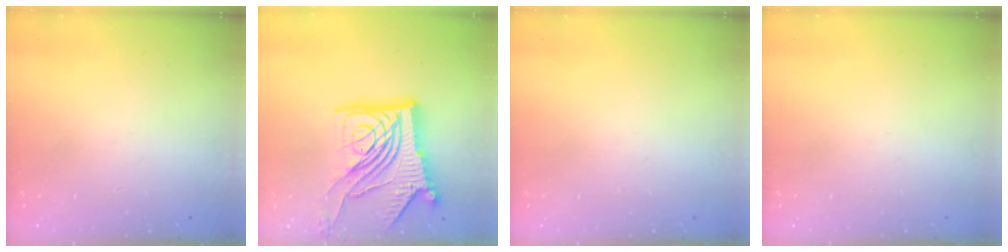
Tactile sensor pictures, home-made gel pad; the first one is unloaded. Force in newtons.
{"total": 20.6, "press": 20.5, "slide": 2.4}
{"total": 0.0}
{"total": 0.0}